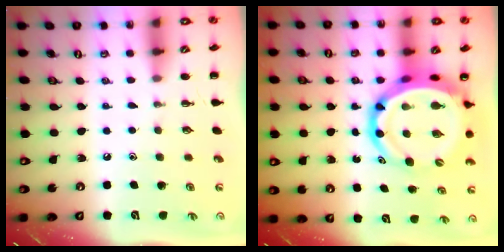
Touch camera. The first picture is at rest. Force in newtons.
{"total": 13.7, "press": 13.2, "slide": 3.5}